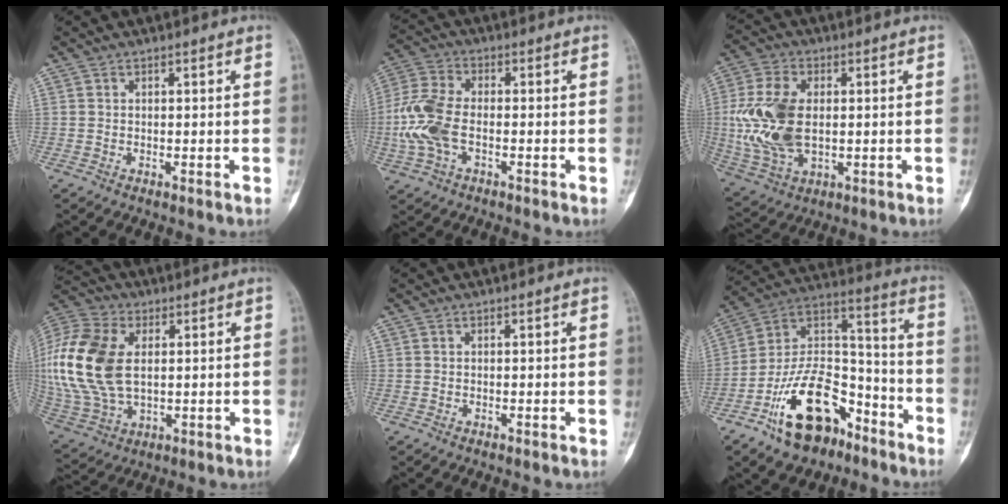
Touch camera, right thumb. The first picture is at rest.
{"total": 10.6, "force": [-1.8, 6.0, 8.6], "torque": [-0.203, 0.019, -0.041]}
{"total": 15.3, "force": [0.5, 9.1, 12.2], "torque": [-0.260, -0.002, 0.017]}
{"total": 21.4, "force": [2.7, 13.4, 16.4], "torque": [-0.375, -0.005, 0.054]}
{"total": 0.0}
{"total": 19.8, "force": [-11.6, 11.0, 11.8], "torque": [-0.169, 0.100, -0.201]}